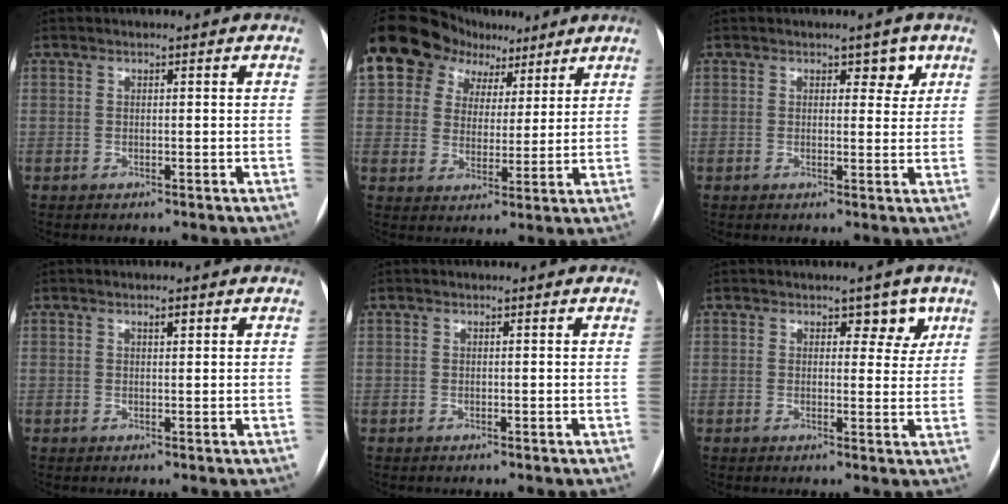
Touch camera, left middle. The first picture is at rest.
{"total": 15.1, "force": [9.0, 10.7, 5.6], "torque": [-0.106, 0.063, 0.155]}
{"total": 2.7, "force": [1.5, 1.7, 1.5], "torque": [-0.005, 0.002, 0.016]}
{"total": 1.0, "force": [0.6, 0.3, 0.8], "torque": [-0.014, 0.001, 0.009]}
{"total": 0.0}
{"total": 3.5, "force": [2.0, 2.2, 1.7], "torque": [-0.003, 0.002, 0.022]}